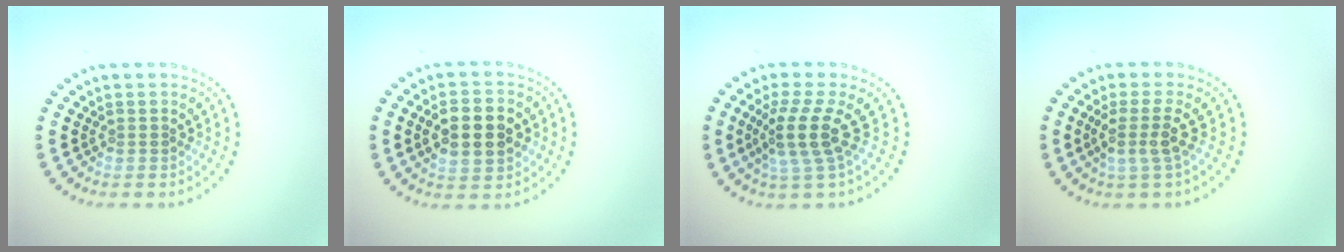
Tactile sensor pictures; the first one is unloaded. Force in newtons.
{"total": 5.2, "press": 5.2, "slide": 0.2}
{"total": 3.6, "press": 2.6, "slide": 2.4}
{"total": 2.6, "press": 1.9, "slide": 1.7}